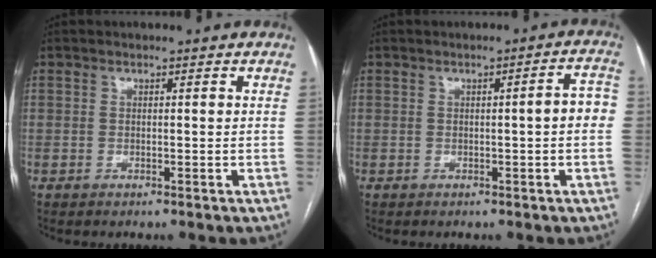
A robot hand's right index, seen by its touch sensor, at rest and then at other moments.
{"total": 4.0, "force": [-0.3, 0.3, 4.0], "torque": [-0.045, 0.012, -0.005]}